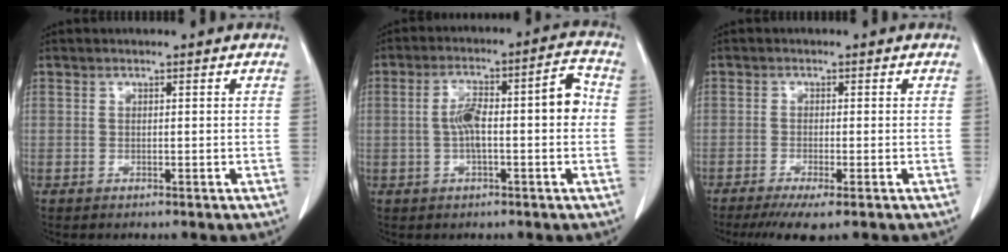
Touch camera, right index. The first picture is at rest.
{"total": 9.9, "force": [-0.3, 2.2, 9.7], "torque": [-0.159, 0.042, -0.004]}
{"total": 4.8, "force": [-3.3, 0.2, 3.5], "torque": [-0.052, -0.013, -0.052]}